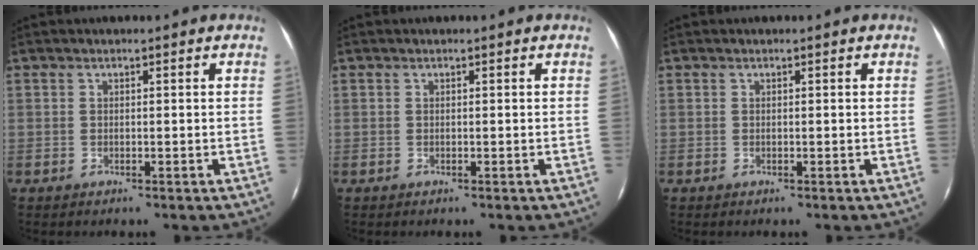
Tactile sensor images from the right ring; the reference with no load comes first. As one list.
[{"total": 0.0}, {"total": 0.0}]